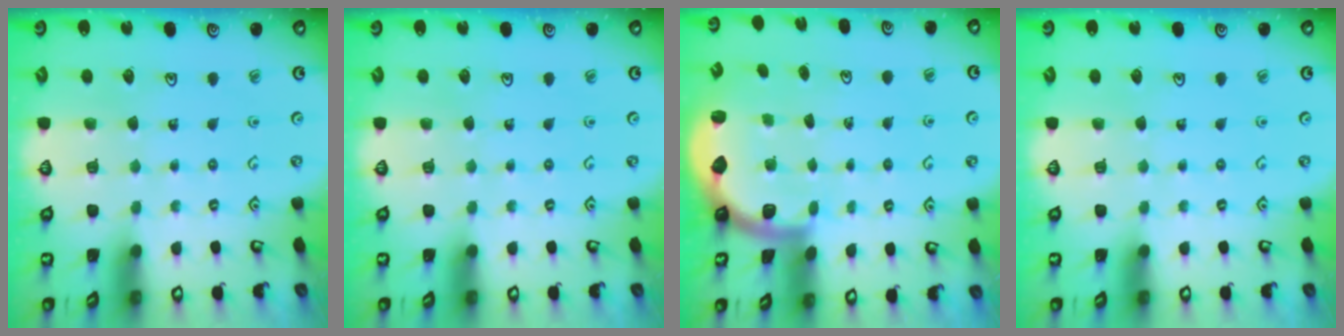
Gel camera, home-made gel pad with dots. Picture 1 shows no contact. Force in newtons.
{"total": 0.0}
{"total": 1.9, "press": 1.8, "slide": 0.5}
{"total": 0.0}